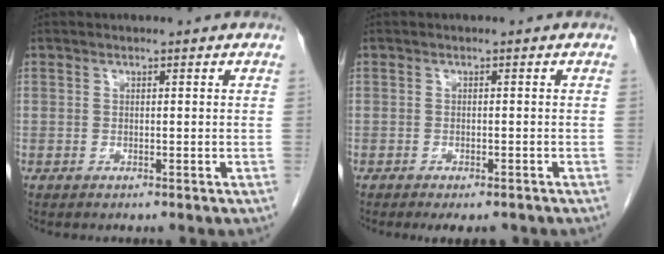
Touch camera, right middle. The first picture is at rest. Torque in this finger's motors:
{"motor_torque": [0.04, -0.04, 0.01, 0.02]}